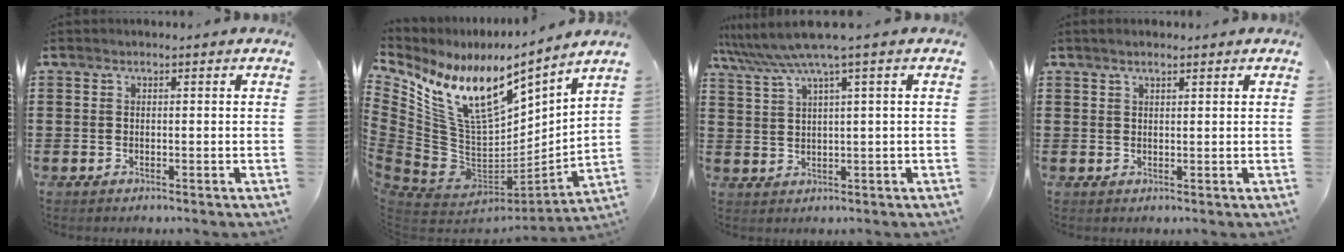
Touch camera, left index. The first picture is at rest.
{"total": 14.2, "force": [7.4, 6.7, 10.1], "torque": [-0.238, -0.056, 0.127]}
{"total": 4.8, "force": [2.9, -0.5, 3.9], "torque": [-0.092, -0.017, 0.044]}
{"total": 1.3, "force": [1.0, 0.2, 0.8], "torque": [-0.016, 0.002, 0.018]}